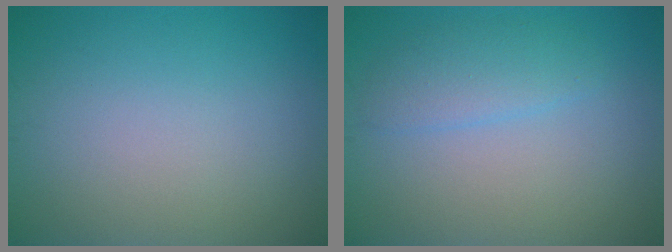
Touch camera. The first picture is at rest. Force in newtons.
{"total": 2.3, "press": 2.3, "slide": 0.0}